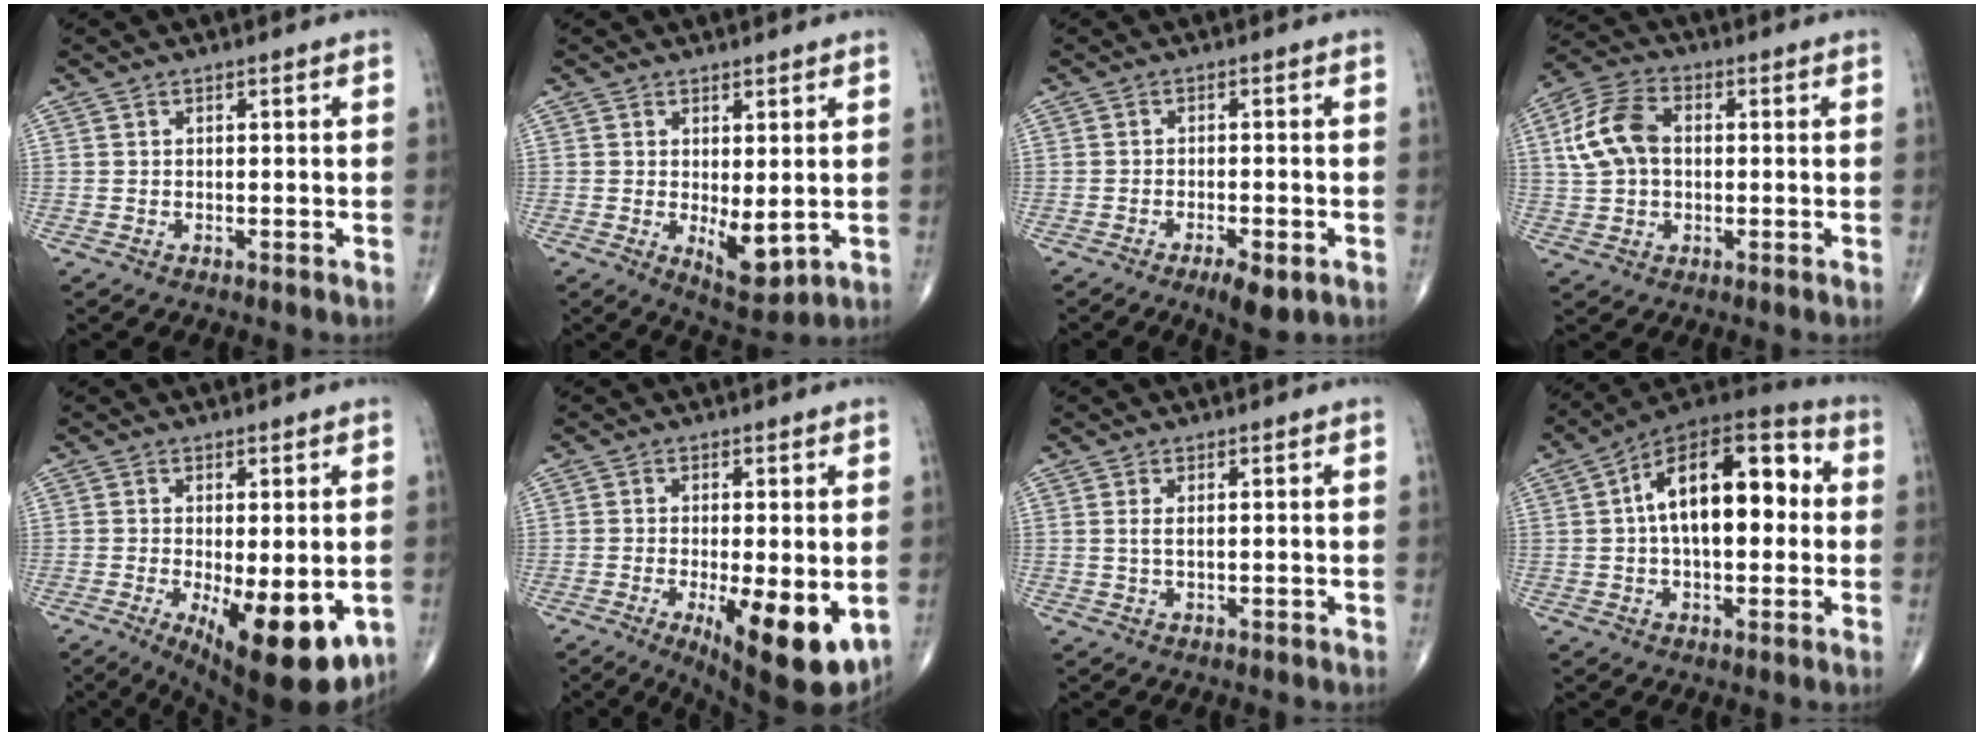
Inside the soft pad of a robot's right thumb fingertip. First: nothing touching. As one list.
[{"total": 6.0, "force": [-0.3, 2.5, 5.5], "torque": [-0.070, -0.018, 0.009]}, {"total": 4.7, "force": [-2.4, 1.3, 3.8], "torque": [-0.062, 0.001, -0.034]}, {"total": 10.2, "force": [1.1, 6.9, 7.5], "torque": [-0.148, 0.022, 0.016]}, {"total": 15.0, "force": [-4.4, 5.5, 13.3], "torque": [-0.163, -0.022, -0.046]}, {"total": 13.5, "force": [-3.5, 4.4, 12.3], "torque": [-0.161, -0.023, -0.040]}, {"total": 1.4, "force": [0.4, 0.3, 1.3], "torque": [-0.031, 0.000, 0.010]}, {"total": 19.1, "force": [2.2, 9.8, 16.2], "torque": [-0.230, 0.039, 0.022]}]